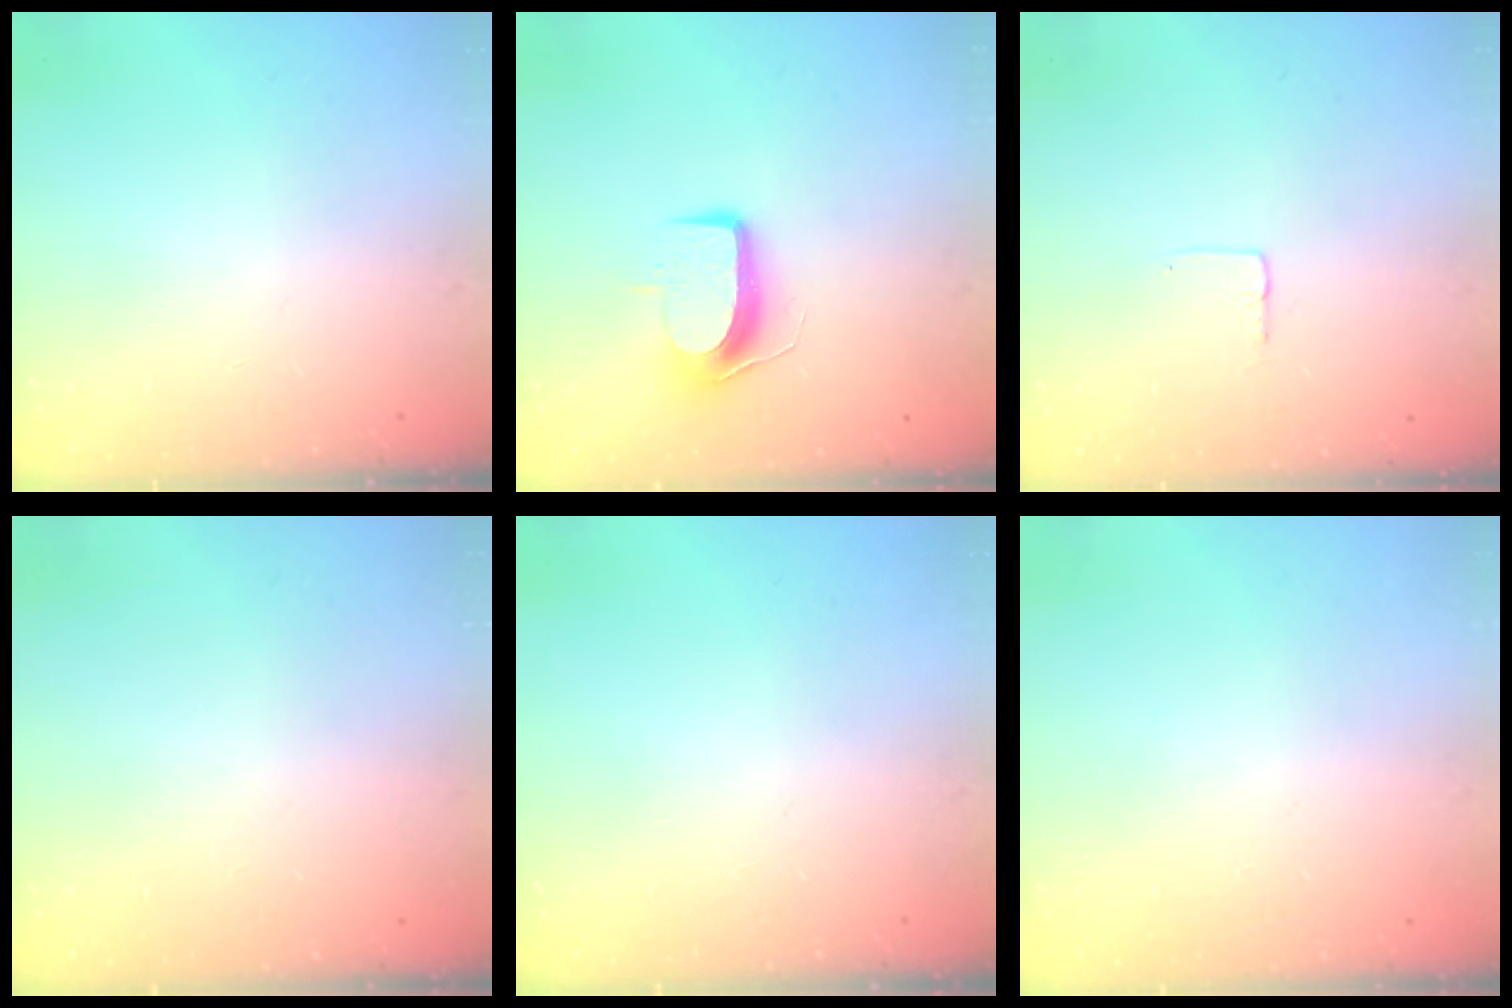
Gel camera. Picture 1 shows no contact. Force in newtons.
{"total": 8.8, "press": 8.7, "slide": 0.6}
{"total": 2.7, "press": 2.7, "slide": 0.1}
{"total": 0.0}
{"total": 0.0}
{"total": 0.0}